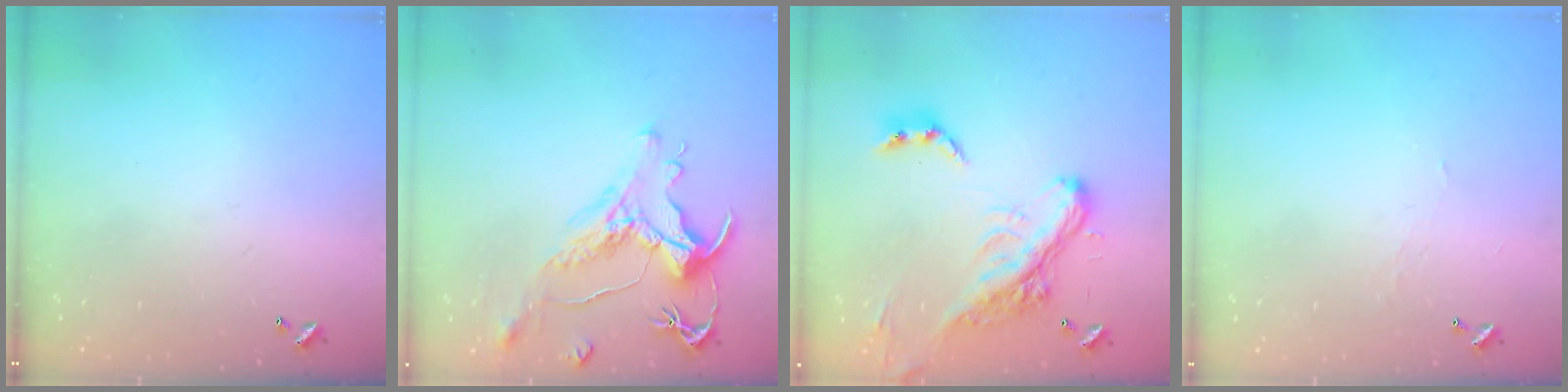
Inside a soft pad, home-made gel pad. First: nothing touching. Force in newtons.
{"total": 1.5, "press": 0.7, "slide": 1.3}
{"total": 10.0, "press": 9.8, "slide": 2.0}
{"total": 1.7, "press": 1.7, "slide": 0.4}